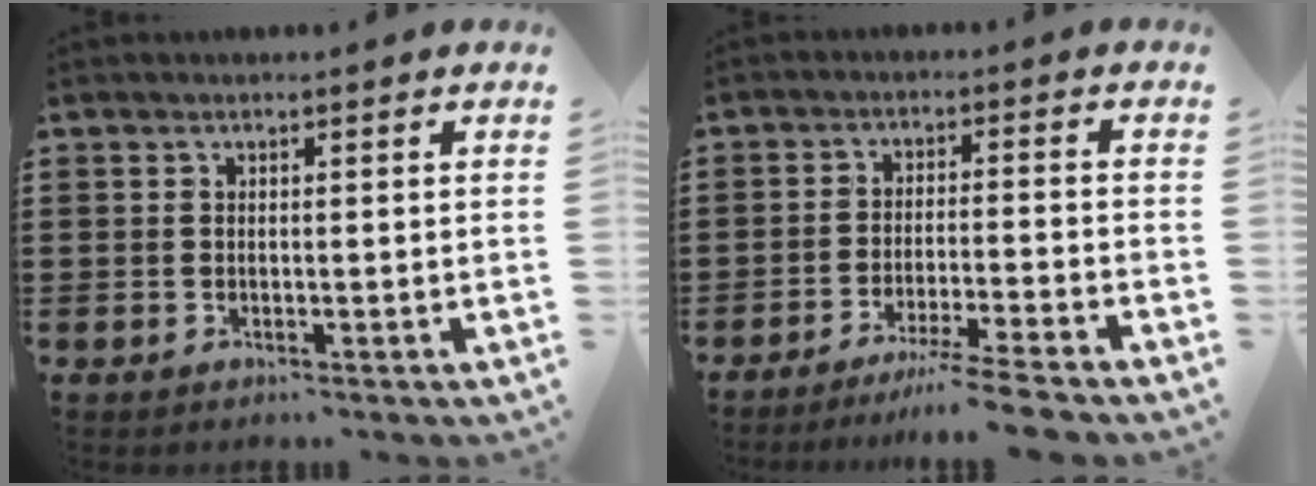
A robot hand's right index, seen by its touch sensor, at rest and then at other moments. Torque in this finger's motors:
{"motor_torque": [1.27, -0.88, 0.29, 0.09]}